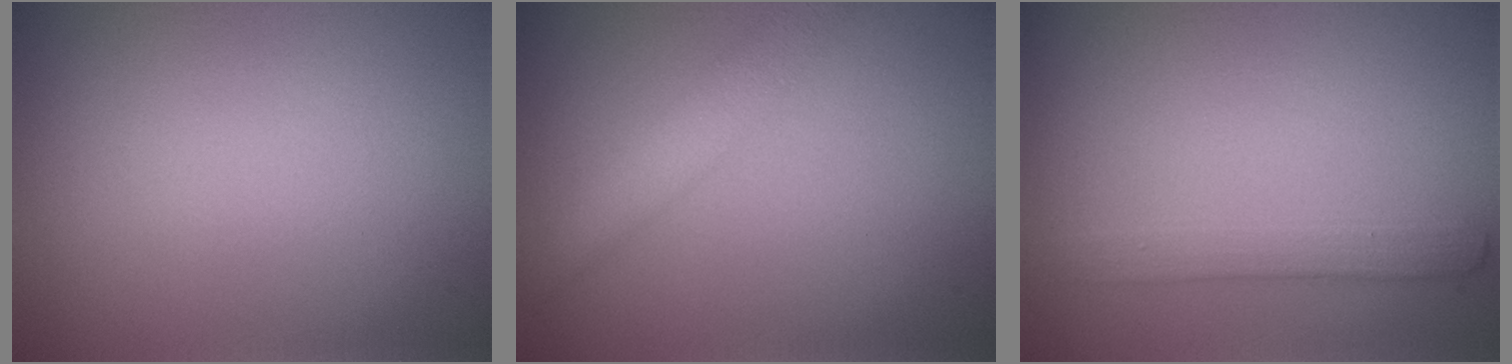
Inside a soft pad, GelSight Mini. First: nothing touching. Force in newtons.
{"total": 2.7, "press": 2.7, "slide": 0.1}
{"total": 2.2, "press": 2.2, "slide": 0.2}